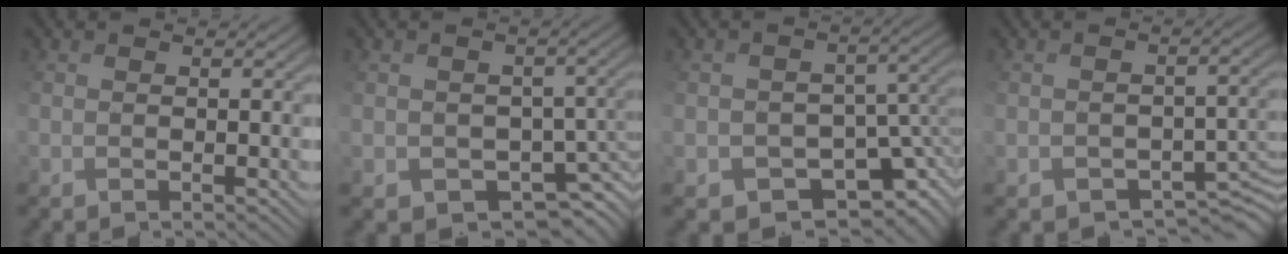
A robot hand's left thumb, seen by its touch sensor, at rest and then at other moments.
{"total": 6.0, "force": [-1.4, 4.9, 3.1], "torque": [-0.054, -0.028, -0.018]}
{"total": 9.2, "force": [-4.5, 6.8, 4.3], "torque": [-0.066, -0.014, -0.051]}
{"total": 6.0, "force": [-3.5, 3.9, 2.8], "torque": [-0.031, -0.018, -0.041]}